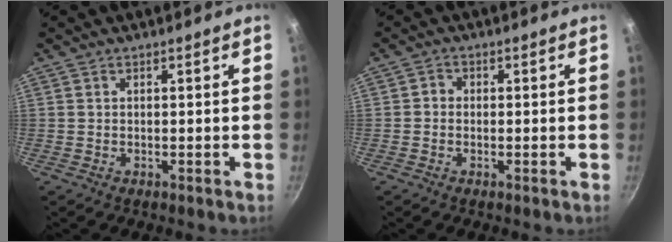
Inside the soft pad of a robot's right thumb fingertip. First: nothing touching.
{"total": 1.5, "force": [-0.3, 1.3, 0.7], "torque": [-0.008, 0.006, -0.009]}